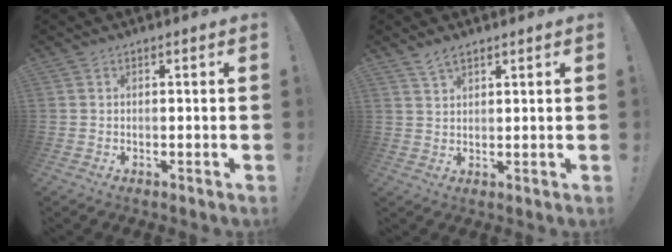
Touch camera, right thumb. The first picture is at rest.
{"total": 3.5, "force": [2.8, 1.3, 1.6], "torque": [-0.022, -0.016, 0.049]}